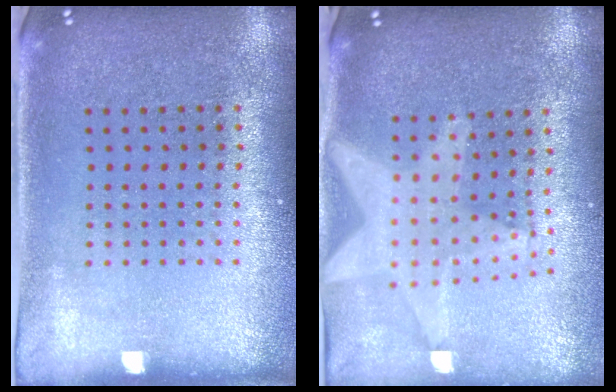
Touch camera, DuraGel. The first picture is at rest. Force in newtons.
{"total": 2.1, "press": 1.7, "slide": 1.2}